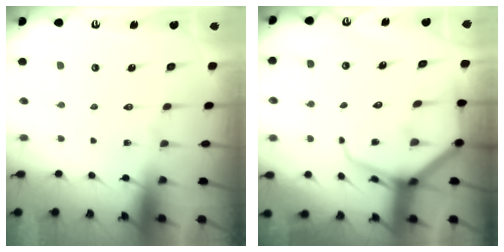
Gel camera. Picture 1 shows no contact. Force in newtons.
{"total": 10.4, "press": 10.3, "slide": 1.1}